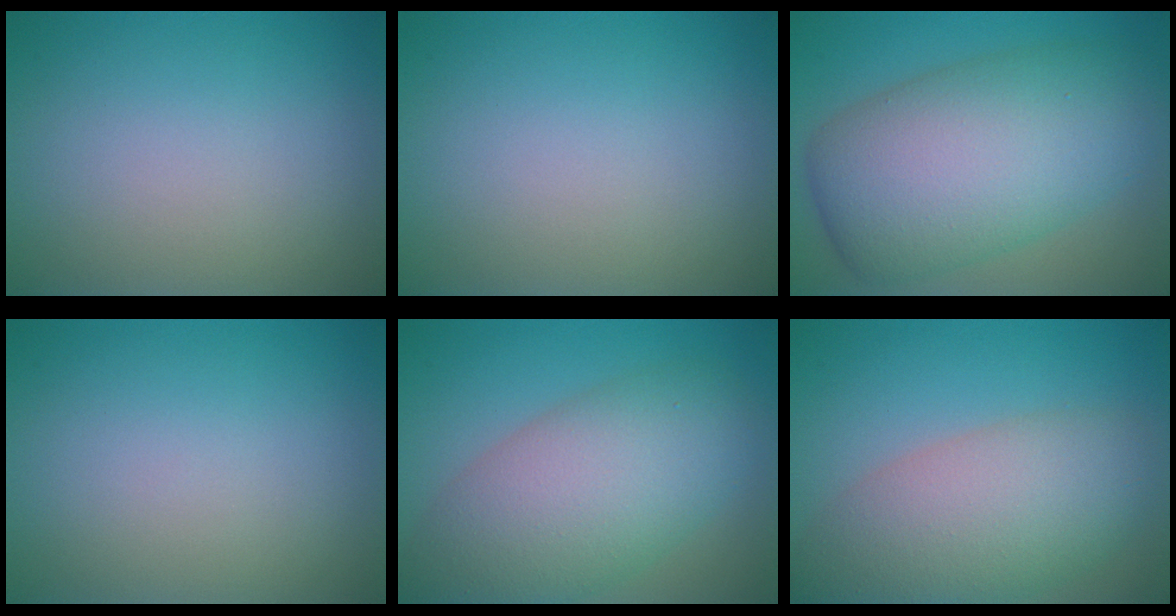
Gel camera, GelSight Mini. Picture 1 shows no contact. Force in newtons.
{"total": 0.0}
{"total": 11.1, "press": 11.1, "slide": 0.6}
{"total": 0.0}
{"total": 9.0, "press": 9.0, "slide": 0.4}
{"total": 7.7, "press": 7.7, "slide": 0.4}